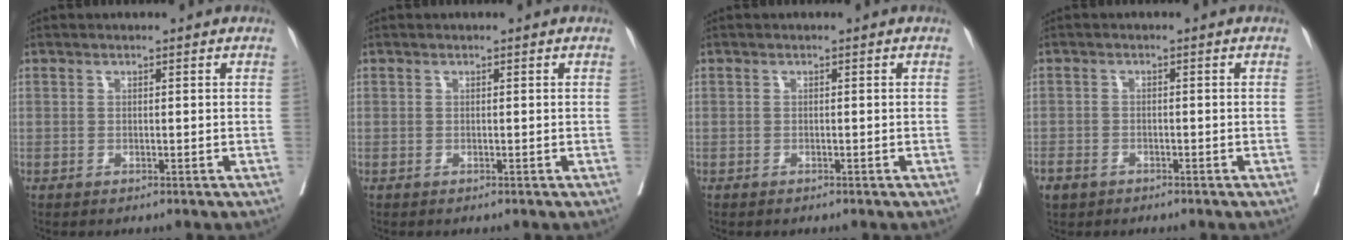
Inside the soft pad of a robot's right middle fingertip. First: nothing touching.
{"total": 0.0}
{"total": 0.0}
{"total": 3.1, "force": [-2.2, 2.0, 0.9], "torque": [-0.018, 0.002, -0.033]}